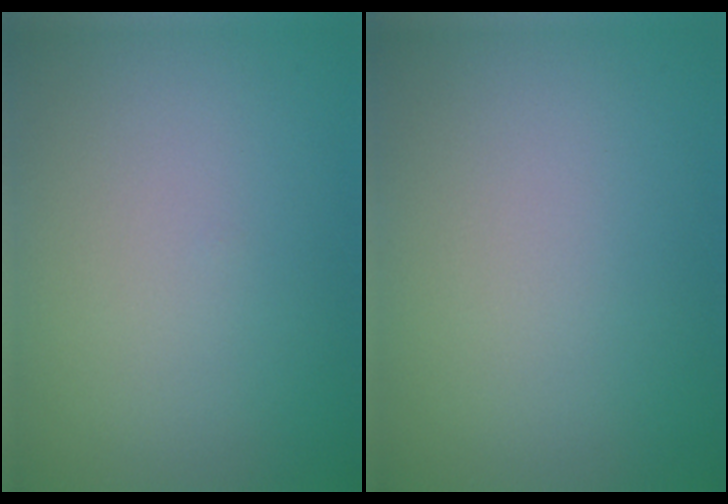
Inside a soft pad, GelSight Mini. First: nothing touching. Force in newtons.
{"total": 0.0}